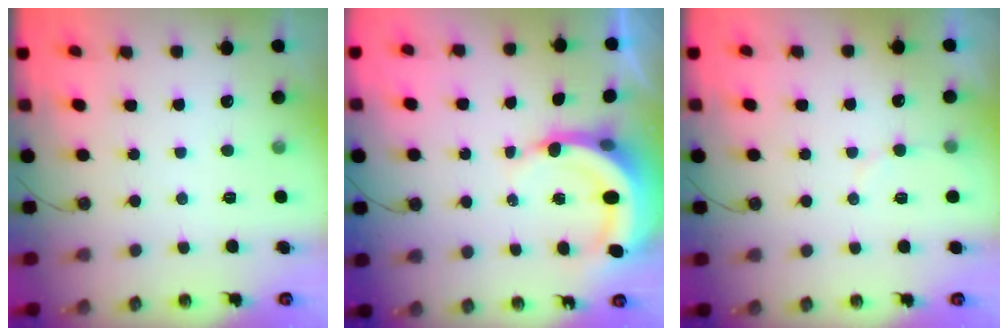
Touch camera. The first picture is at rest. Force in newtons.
{"total": 6.4, "press": 6.4, "slide": 0.7}
{"total": 3.0, "press": 3.0, "slide": 0.2}